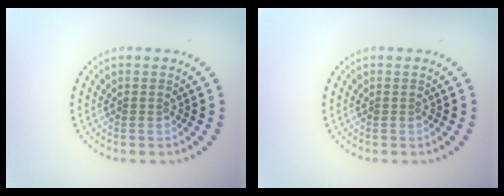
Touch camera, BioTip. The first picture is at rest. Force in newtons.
{"total": 0.0}